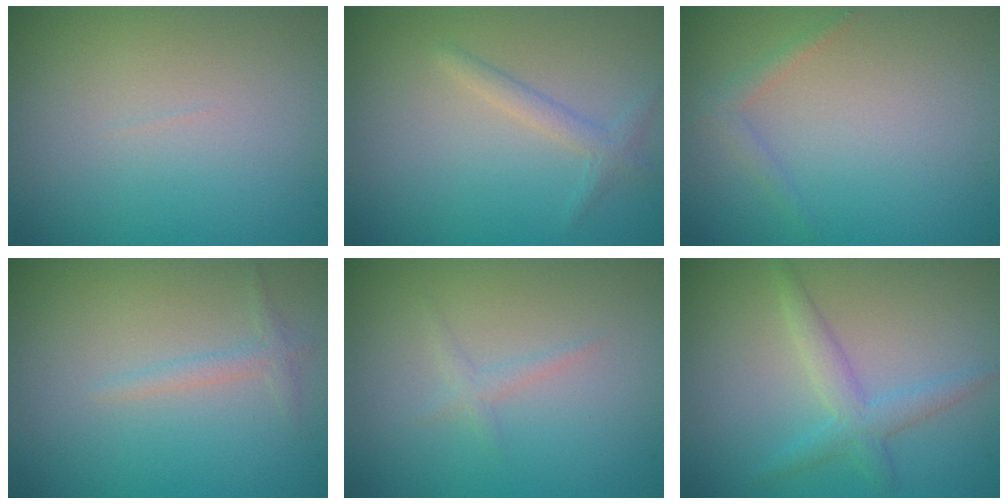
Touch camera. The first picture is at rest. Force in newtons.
{"total": 1.4, "press": 1.4, "slide": 0.1}
{"total": 1.1, "press": 1.1, "slide": 0.1}
{"total": 1.1, "press": 1.1, "slide": 0.0}
{"total": 0.9, "press": 0.9, "slide": 0.0}
{"total": 2.6, "press": 2.6, "slide": 0.1}